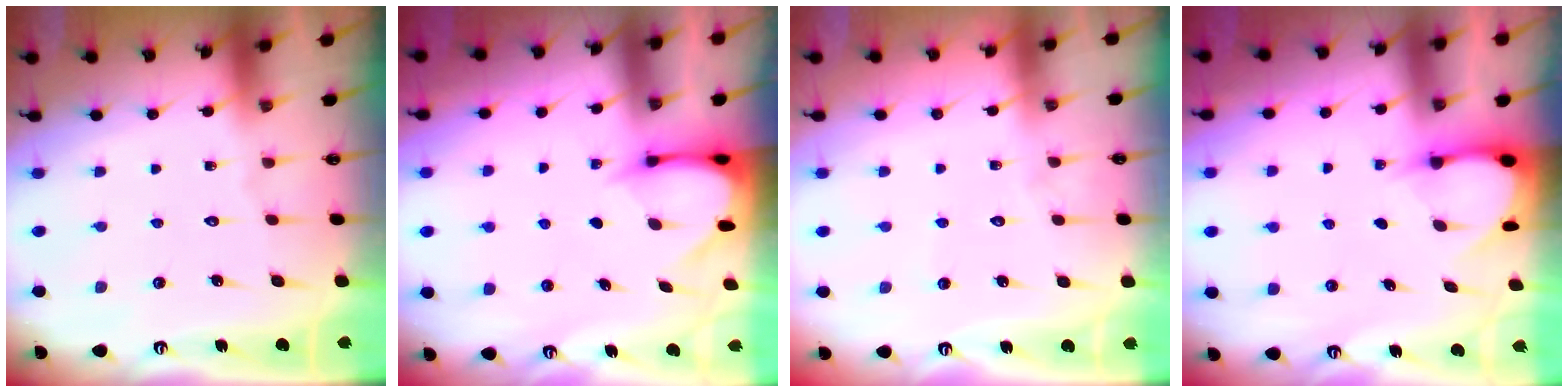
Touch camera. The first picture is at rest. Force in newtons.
{"total": 3.3, "press": 3.3, "slide": 0.3}
{"total": 3.0, "press": 3.0, "slide": 0.3}
{"total": 3.3, "press": 3.3, "slide": 0.4}